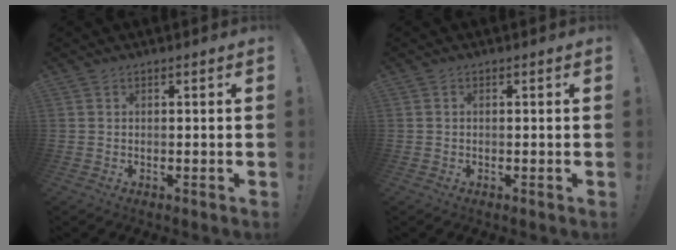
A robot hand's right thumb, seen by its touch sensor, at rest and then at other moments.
{"total": 0.0}